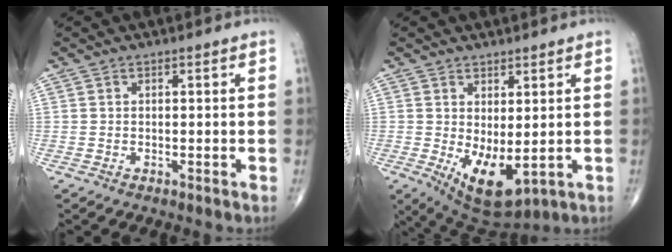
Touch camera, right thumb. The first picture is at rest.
{"total": 9.0, "force": [-0.8, 4.2, 7.9], "torque": [-0.122, -0.015, 0.010]}